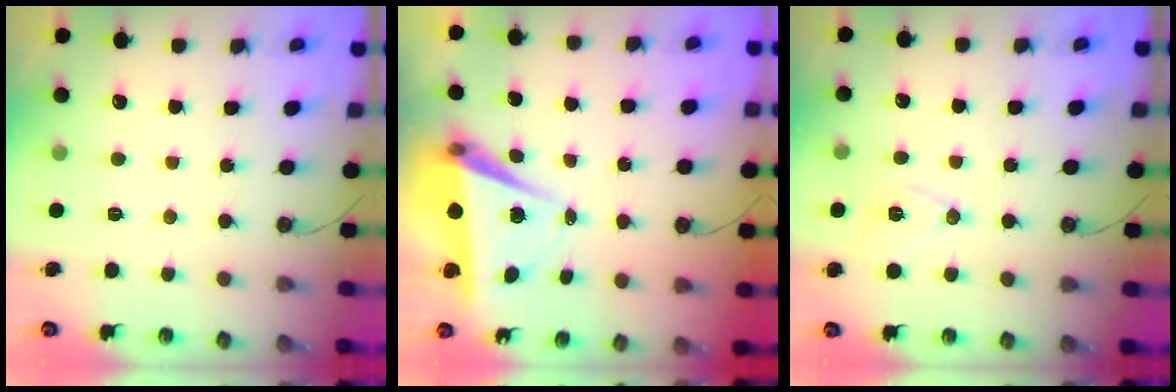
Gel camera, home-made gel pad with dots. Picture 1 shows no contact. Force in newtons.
{"total": 6.4, "press": 4.6, "slide": 4.4}
{"total": 9.2, "press": 8.5, "slide": 3.6}